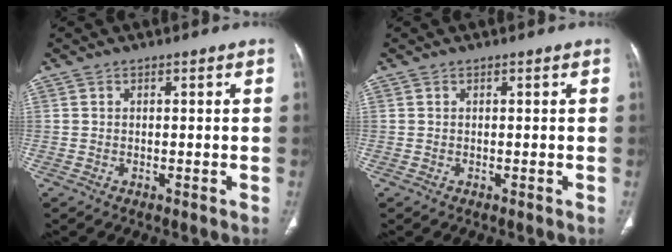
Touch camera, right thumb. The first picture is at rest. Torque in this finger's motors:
{"motor_torque": [0.01, 0.00, -0.05, 0.01, 0.00]}